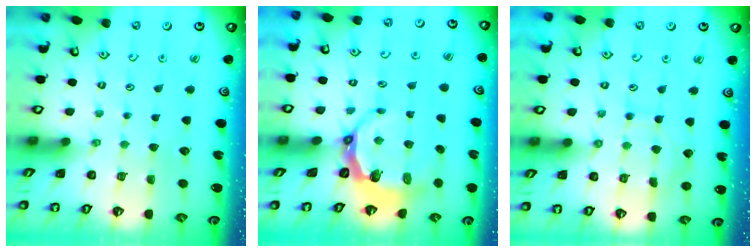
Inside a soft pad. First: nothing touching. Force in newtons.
{"total": 6.2, "press": 5.3, "slide": 3.2}
{"total": 7.9, "press": 7.8, "slide": 0.9}